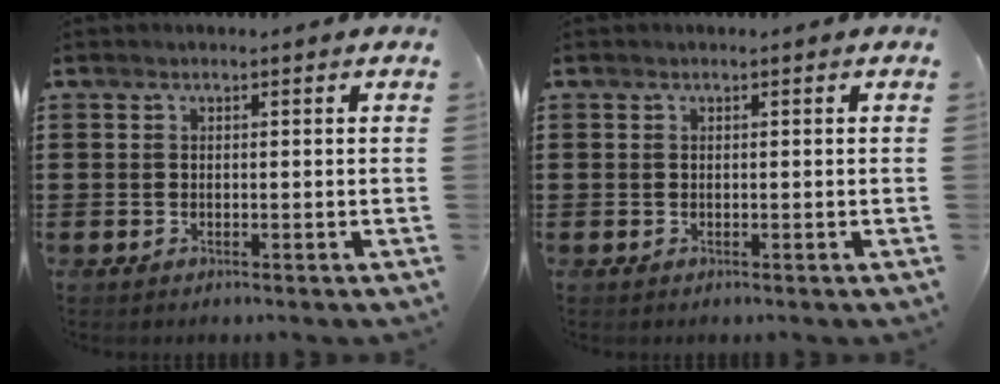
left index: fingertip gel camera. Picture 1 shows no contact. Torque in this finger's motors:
{"motor_torque": [-0.04, -0.19, 0.03, -0.01]}